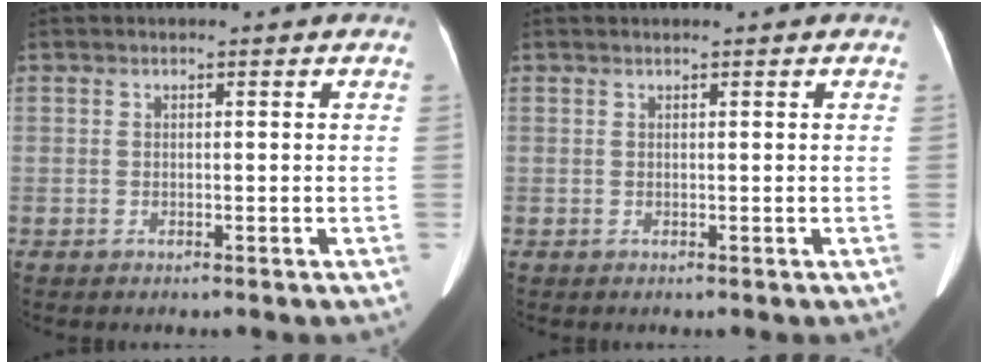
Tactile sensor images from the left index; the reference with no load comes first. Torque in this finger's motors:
{"motor_torque": [0.09, -0.01, 0.05, 0.02]}